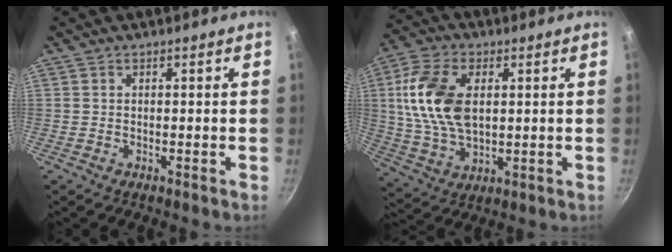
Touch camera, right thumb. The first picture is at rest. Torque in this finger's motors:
{"motor_torque": [1.07, 2.39, 1.59, -0.01, 0.19]}